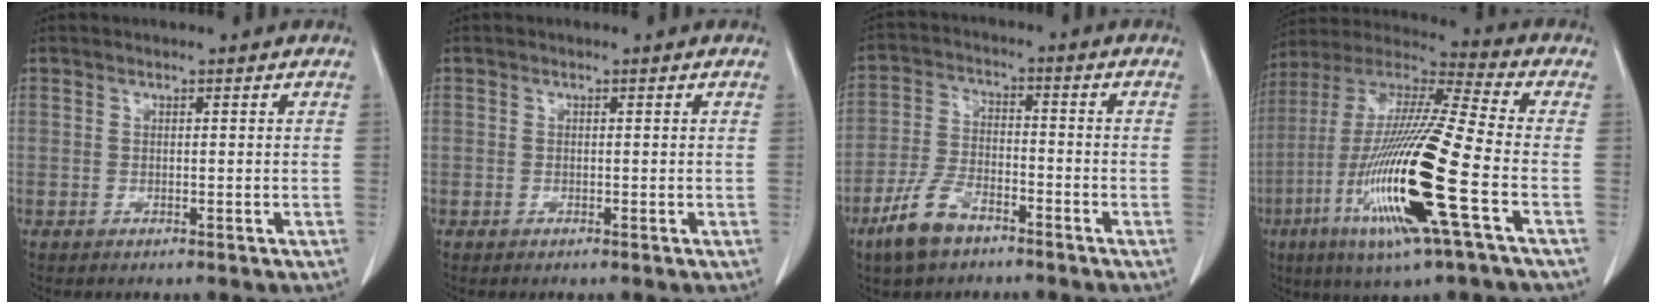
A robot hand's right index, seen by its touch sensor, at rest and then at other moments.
{"total": 0.0}
{"total": 8.0, "force": [-5.4, 3.5, 4.7], "torque": [-0.104, -0.002, -0.105]}
{"total": 22.0, "force": [-7.0, 0.8, 20.9], "torque": [-0.437, -0.034, -0.139]}